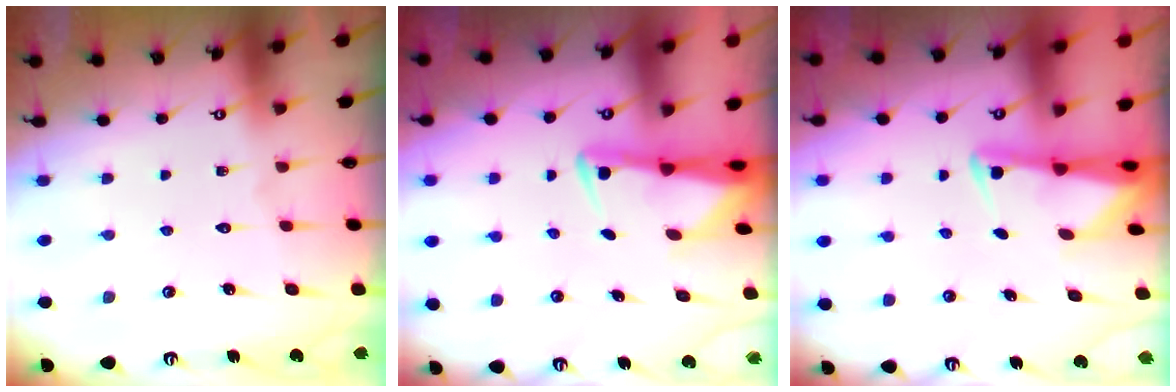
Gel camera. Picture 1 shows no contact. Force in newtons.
{"total": 3.0, "press": 3.0, "slide": 0.6}
{"total": 2.3, "press": 2.2, "slide": 0.4}